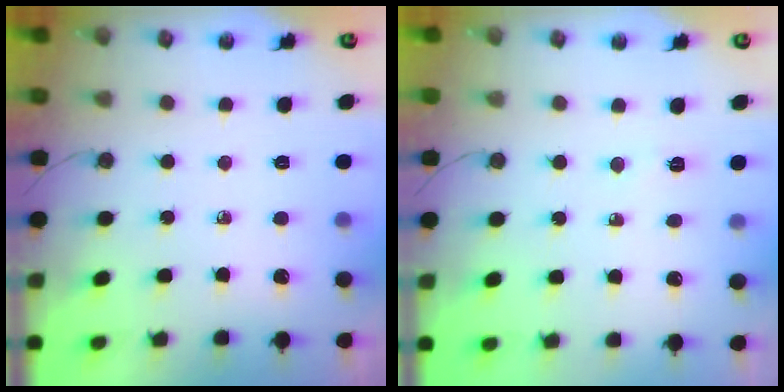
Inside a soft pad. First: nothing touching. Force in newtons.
{"total": 3.9, "press": 3.9, "slide": 0.5}